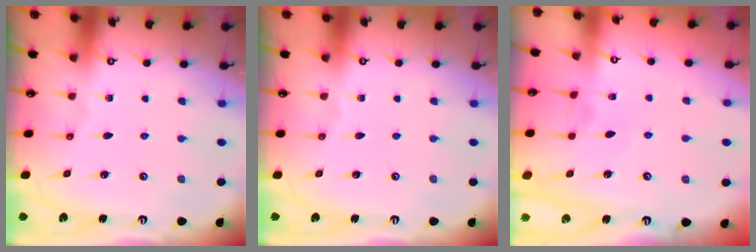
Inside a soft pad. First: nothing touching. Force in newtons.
{"total": 0.0}
{"total": 4.0, "press": 4.0, "slide": 0.6}